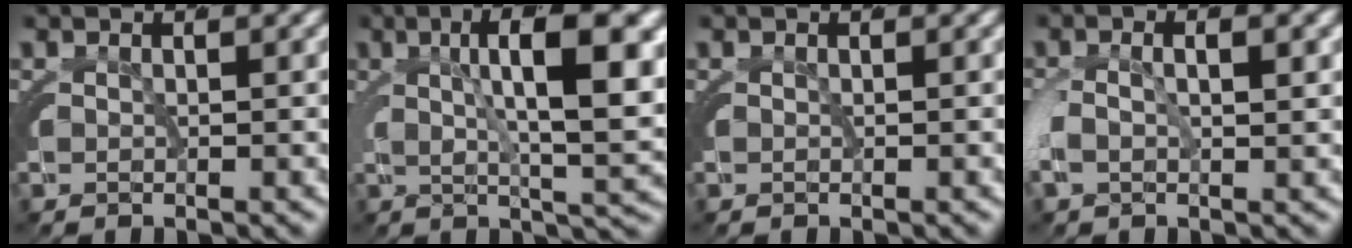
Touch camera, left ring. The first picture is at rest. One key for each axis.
{"total": 7.9, "fx": 2.1, "fy": 2.0, "fz": 7.4, "tx": -0.100, "ty": 0.014, "tz": 0.034}
{"total": 0.0}
{"total": 1.9, "fx": -0.8, "fy": 1.0, "fz": 1.4, "tx": -0.037, "ty": -0.005, "tz": -0.009}